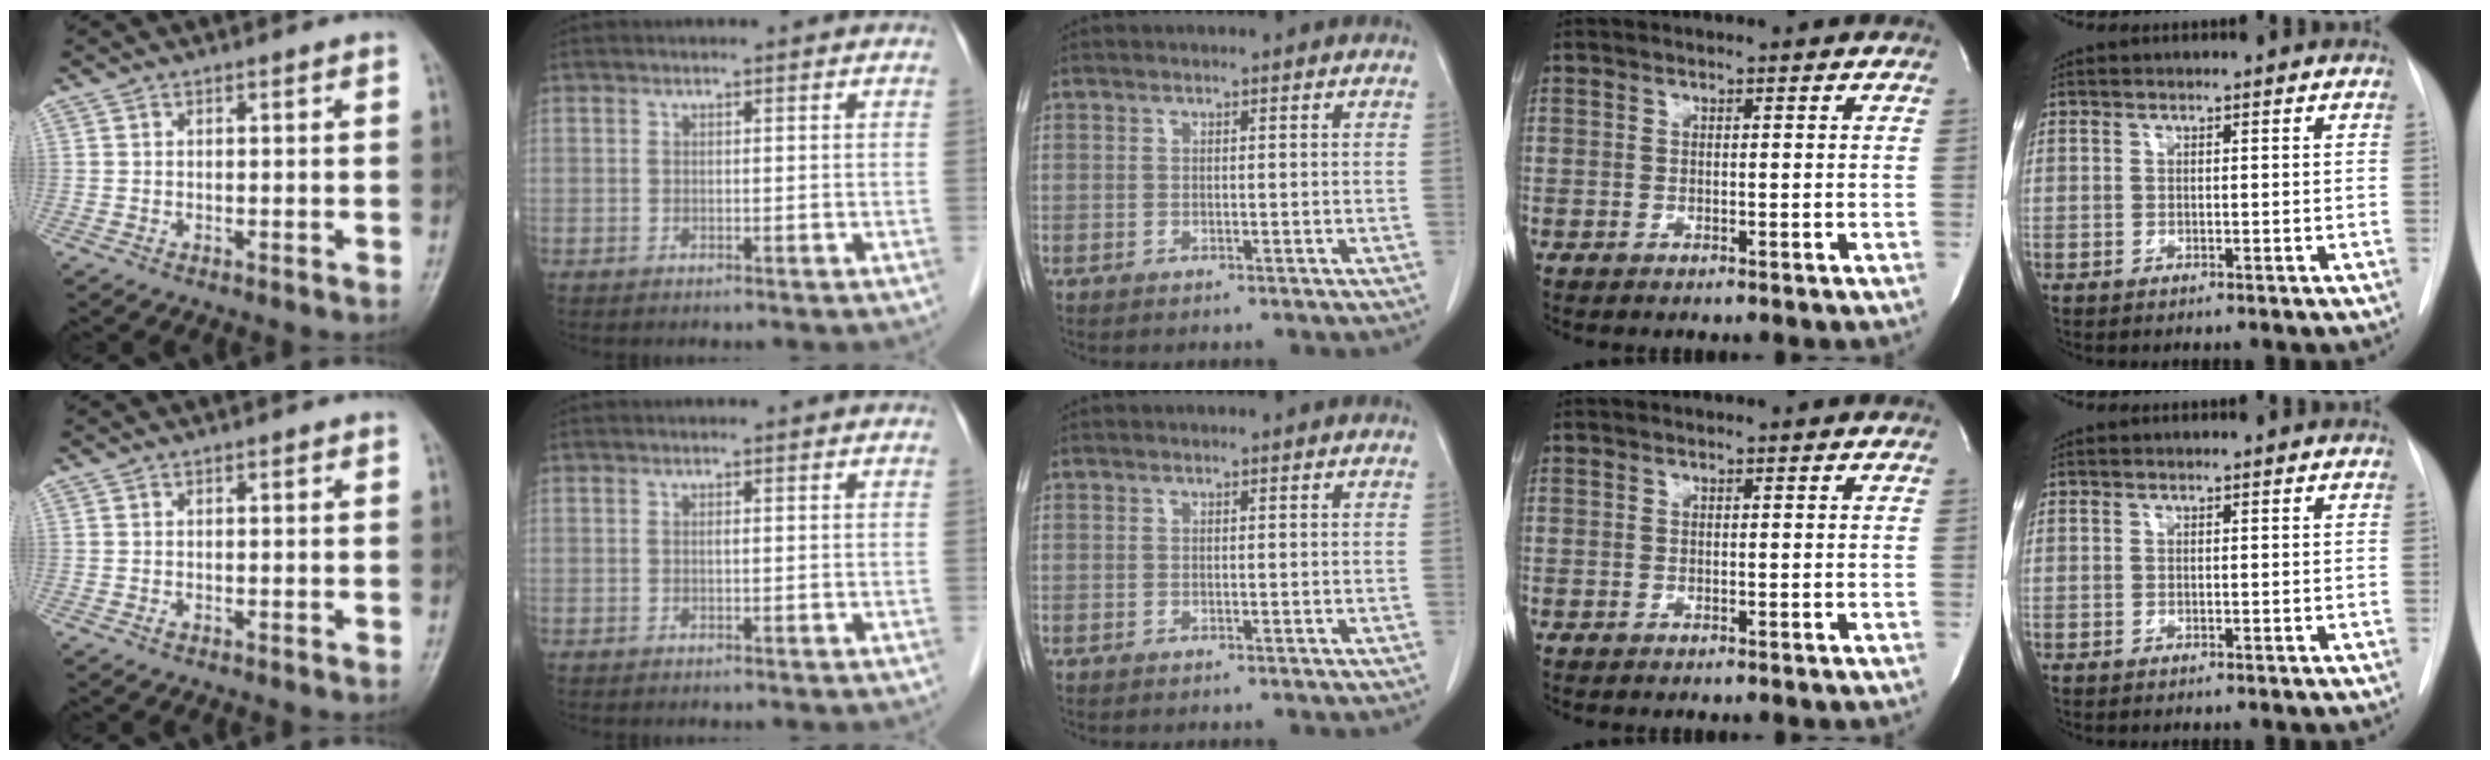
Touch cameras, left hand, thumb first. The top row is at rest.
{"thumb": {"total": 0.6, "force": [-0.1, 0.4, 0.5], "torque": [-0.004, 0.000, -0.001]}, "index": {"total": 0.6, "force": [-0.6, -0.1, 0.2], "torque": [-0.004, -0.006, -0.009]}}